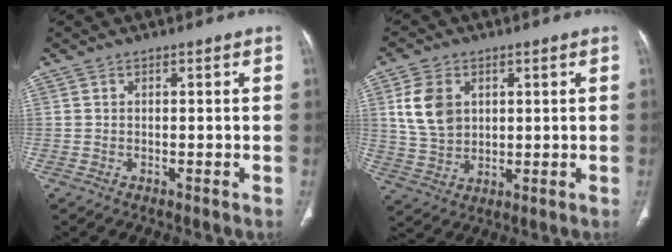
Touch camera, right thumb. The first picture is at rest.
{"total": 8.7, "force": [2.6, 6.2, 5.4], "torque": [-0.091, -0.009, 0.060]}